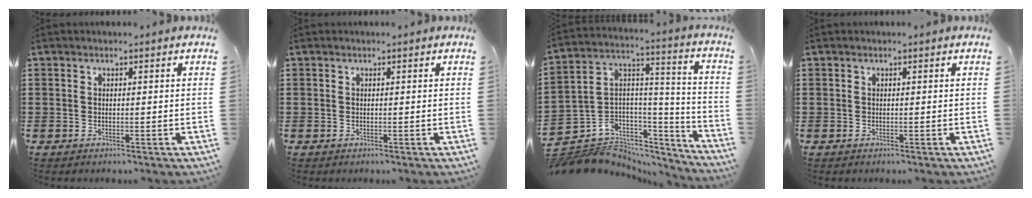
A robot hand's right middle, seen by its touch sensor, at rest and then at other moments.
{"total": 0.0}
{"total": 6.5, "force": [-5.3, 3.9, 0.2], "torque": [-0.023, -0.013, -0.102]}
{"total": 0.0}